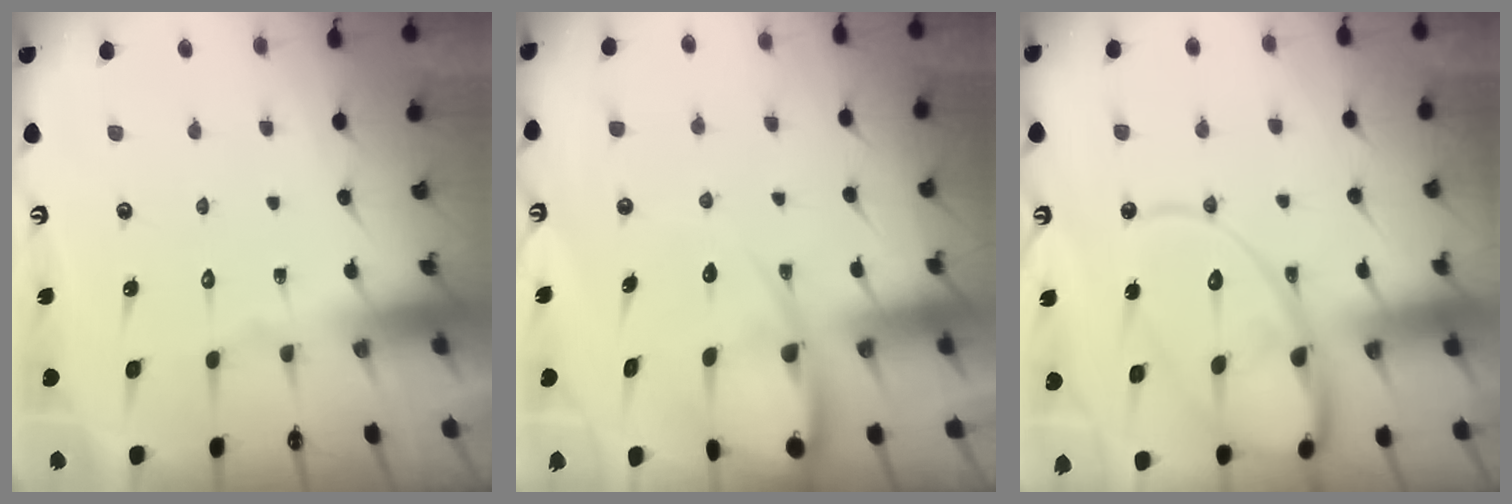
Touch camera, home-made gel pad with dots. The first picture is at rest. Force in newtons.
{"total": 8.1, "press": 8.1, "slide": 0.9}
{"total": 17.7, "press": 17.6, "slide": 1.8}